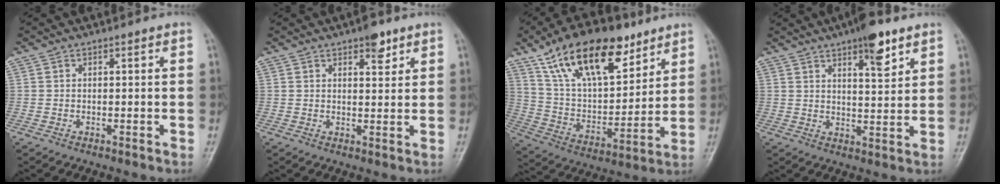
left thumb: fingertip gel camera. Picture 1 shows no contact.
{"total": 4.1, "force": [2.6, 1.7, 2.6], "torque": [-0.022, -0.012, 0.035]}
{"total": 22.4, "force": [13.6, 10.5, 14.4], "torque": [-0.216, -0.041, 0.249]}
{"total": 8.4, "force": [5.1, 2.5, 6.2], "torque": [-0.076, -0.027, 0.075]}